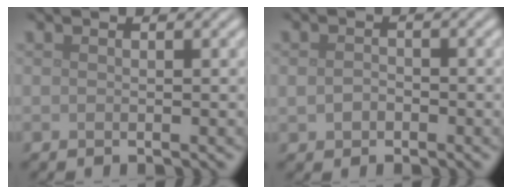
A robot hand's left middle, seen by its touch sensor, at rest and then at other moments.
{"total": 1.3, "force": [-0.3, 1.1, 0.7], "torque": [-0.016, -0.002, -0.008]}